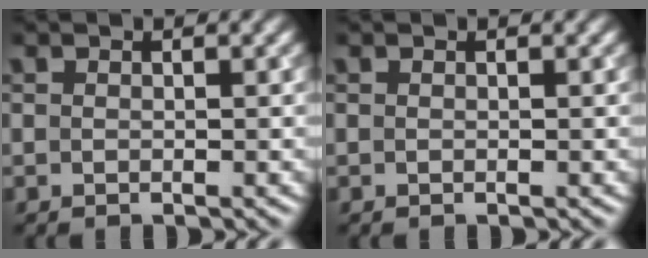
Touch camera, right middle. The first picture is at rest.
{"total": 0.0}